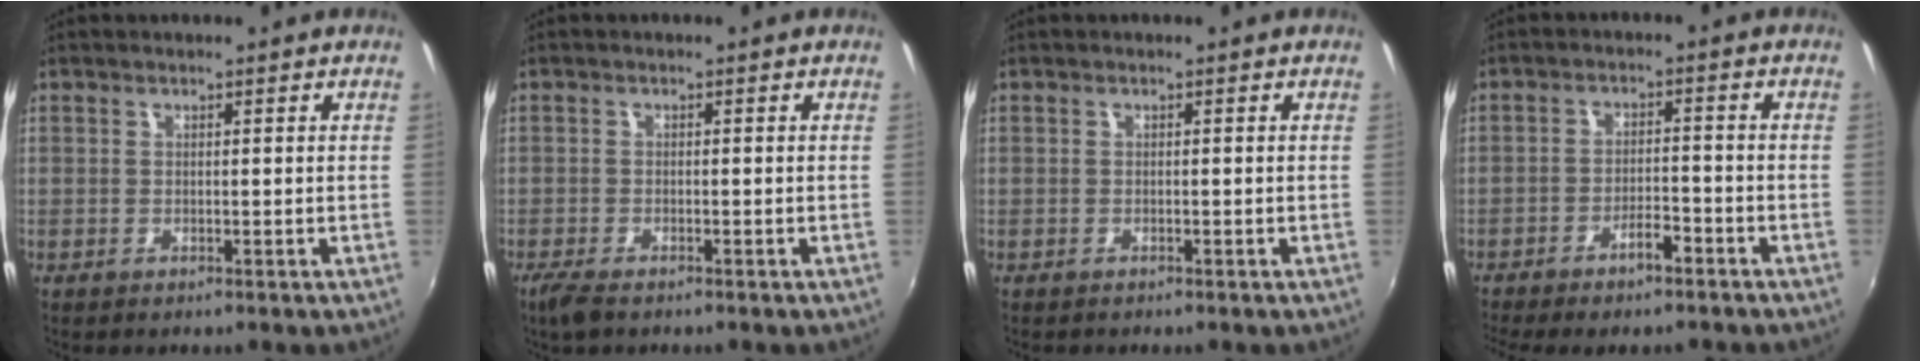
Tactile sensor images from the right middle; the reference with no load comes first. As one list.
[{"total": 3.3, "force": [-2.4, 0.9, 2.0], "torque": [-0.049, -0.011, -0.046]}, {"total": 0.6, "force": [-0.5, 0.3, 0.0], "torque": [-0.002, 0.000, -0.009]}, {"total": 5.3, "force": [-4.2, 1.1, 3.1], "torque": [-0.069, 0.001, -0.069]}]